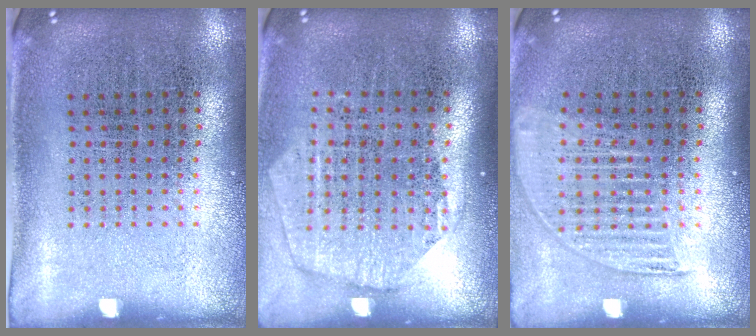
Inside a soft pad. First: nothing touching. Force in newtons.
{"total": 1.8, "press": 1.6, "slide": 0.8}
{"total": 1.3, "press": 1.2, "slide": 0.6}